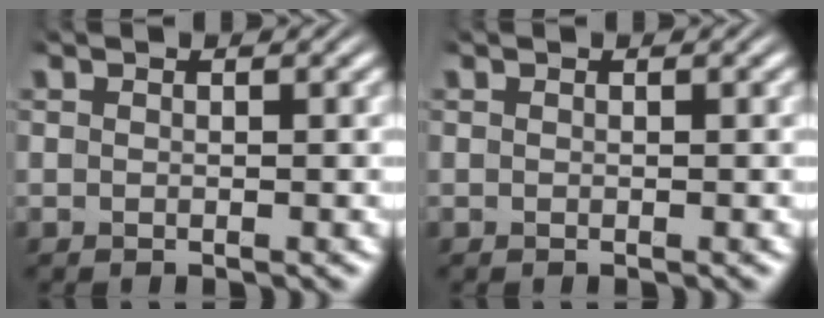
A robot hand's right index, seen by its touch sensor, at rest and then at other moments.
{"total": 0.0}